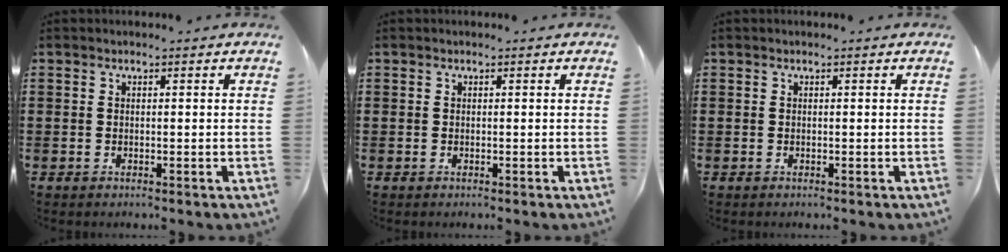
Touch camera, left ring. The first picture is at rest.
{"total": 0.0}
{"total": 0.0}